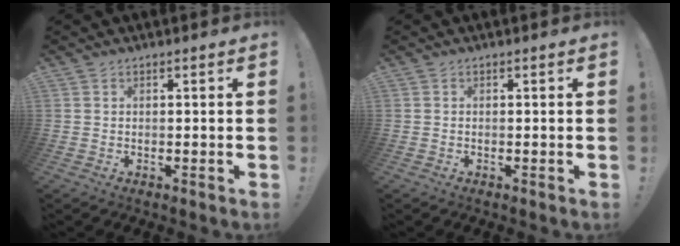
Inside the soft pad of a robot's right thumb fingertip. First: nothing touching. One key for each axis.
{"total": 0.0}